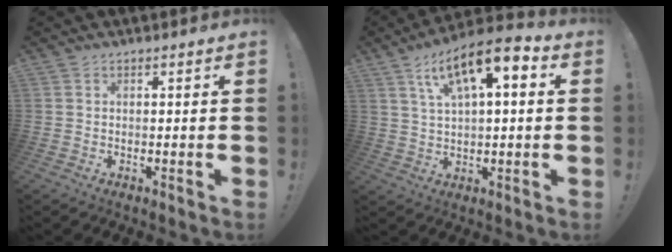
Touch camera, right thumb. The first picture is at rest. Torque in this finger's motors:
{"motor_torque": [2.08, 2.15, 1.15, -0.01, 0.15]}